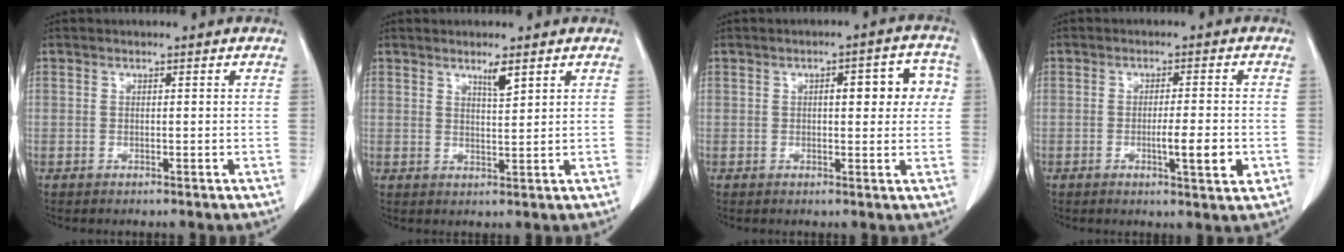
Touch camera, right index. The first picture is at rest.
{"total": 2.6, "force": [1.8, 0.1, 1.8], "torque": [-0.036, -0.005, 0.033]}
{"total": 7.1, "force": [1.3, 2.4, 6.5], "torque": [-0.077, 0.023, 0.013]}
{"total": 5.6, "force": [-1.5, 0.6, 5.3], "torque": [-0.084, -0.007, -0.020]}